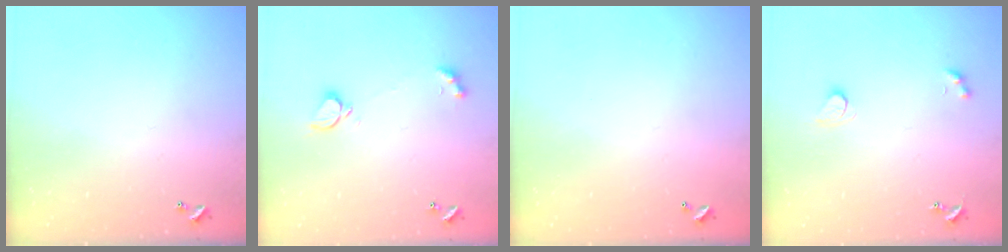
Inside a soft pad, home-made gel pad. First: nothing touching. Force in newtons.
{"total": 1.9, "press": 1.9, "slide": 0.5}
{"total": 2.9, "press": 2.9, "slide": 0.1}
{"total": 2.0, "press": 1.9, "slide": 0.5}